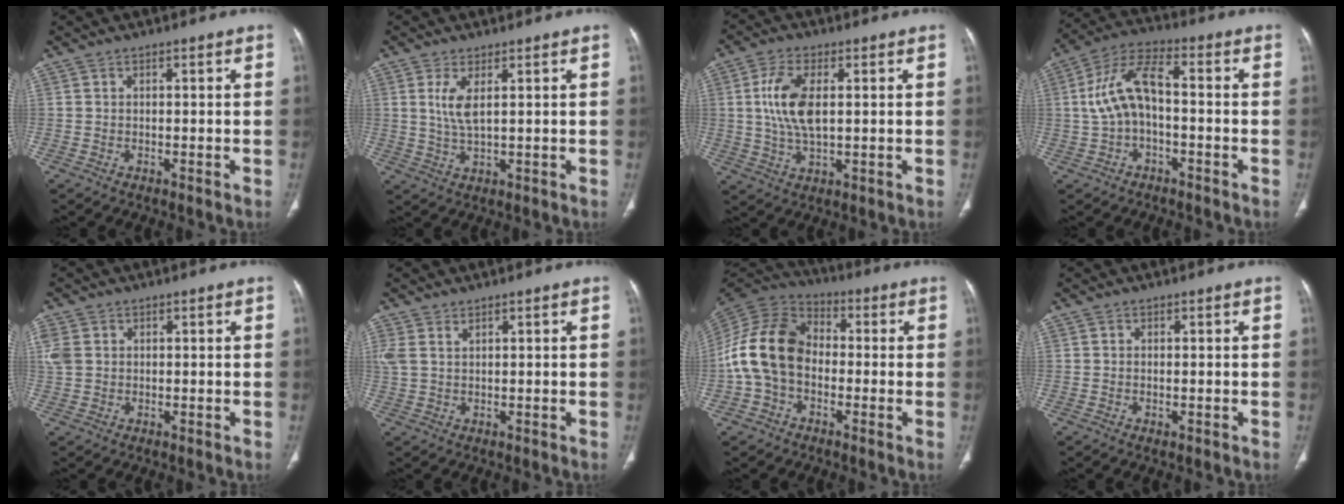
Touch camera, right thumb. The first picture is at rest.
{"total": 4.4, "force": [1.4, 1.3, 4.0], "torque": [-0.090, -0.012, 0.033]}
{"total": 9.3, "force": [1.3, 4.5, 8.1], "torque": [-0.169, -0.004, 0.027]}
{"total": 10.0, "force": [-0.8, 5.1, 8.6], "torque": [-0.173, 0.040, -0.022]}
{"total": 3.7, "force": [0.8, 2.9, 2.1], "torque": [-0.054, 0.009, 0.021]}
{"total": 2.9, "force": [1.6, 1.4, 1.9], "torque": [-0.054, 0.009, 0.045]}
{"total": 14.7, "force": [-1.9, 10.7, 9.9], "torque": [-0.189, 0.038, -0.046]}
{"total": 0.6, "force": [-0.2, 0.3, 0.5], "torque": [-0.014, -0.005, -0.003]}